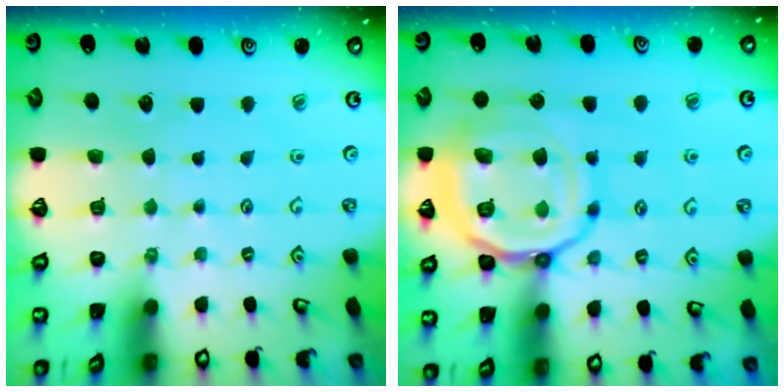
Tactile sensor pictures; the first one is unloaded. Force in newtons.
{"total": 17.5, "press": 17.4, "slide": 1.6}